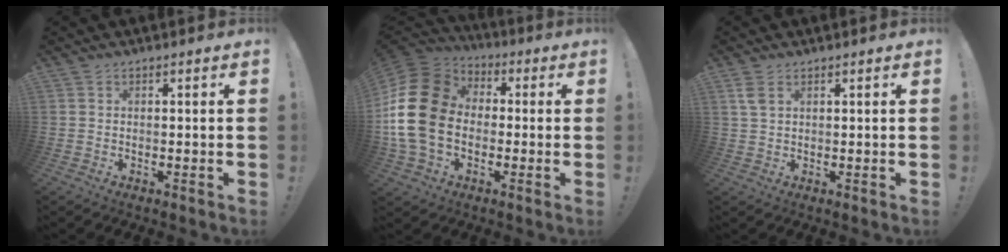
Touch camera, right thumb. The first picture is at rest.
{"total": 19.9, "force": [-0.7, 15.1, 13.0], "torque": [-0.256, 0.021, -0.005]}
{"total": 3.2, "force": [1.5, 1.7, 2.3], "torque": [-0.048, 0.003, 0.029]}